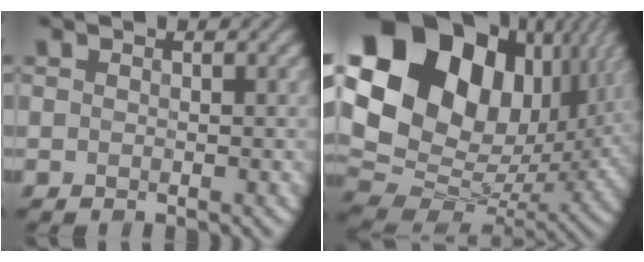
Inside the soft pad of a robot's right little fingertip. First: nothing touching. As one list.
[{"total": 19.4, "force": [7.0, 13.6, 12.0], "torque": [-0.267, 0.033, 0.133]}]